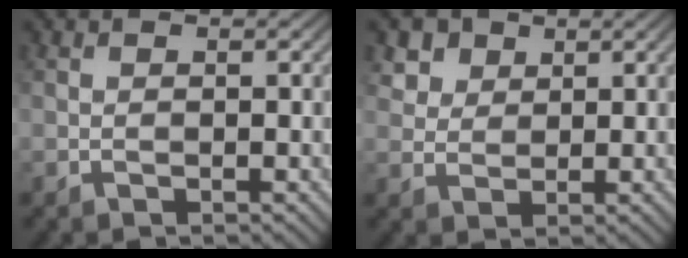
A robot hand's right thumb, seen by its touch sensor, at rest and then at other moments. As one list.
[{"total": 4.1, "force": [2.6, 2.8, 1.4], "torque": [-0.042, -0.012, 0.062]}]